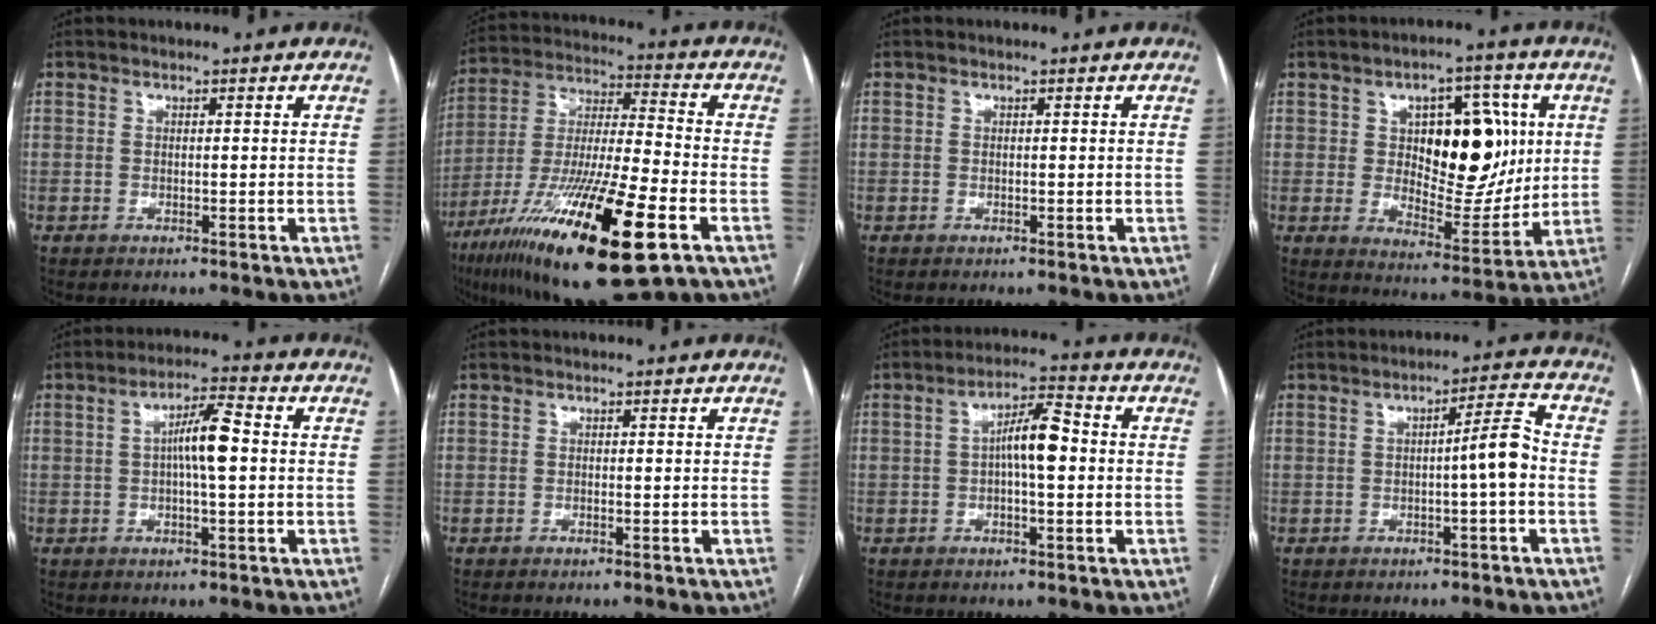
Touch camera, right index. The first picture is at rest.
{"total": 24.6, "force": [-11.8, 3.4, 21.3], "torque": [-0.387, -0.044, -0.202]}
{"total": 0.0}
{"total": 15.9, "force": [3.2, 8.1, 13.3], "torque": [-0.195, 0.015, 0.059]}
{"total": 6.4, "force": [0.2, 0.7, 6.3], "torque": [-0.115, 0.012, 0.000]}
{"total": 0.0}
{"total": 6.7, "force": [0.0, 1.5, 6.5], "torque": [-0.116, 0.020, -0.003]}
{"total": 5.3, "force": [-0.9, -0.3, 5.2], "torque": [-0.073, 0.012, -0.015]}